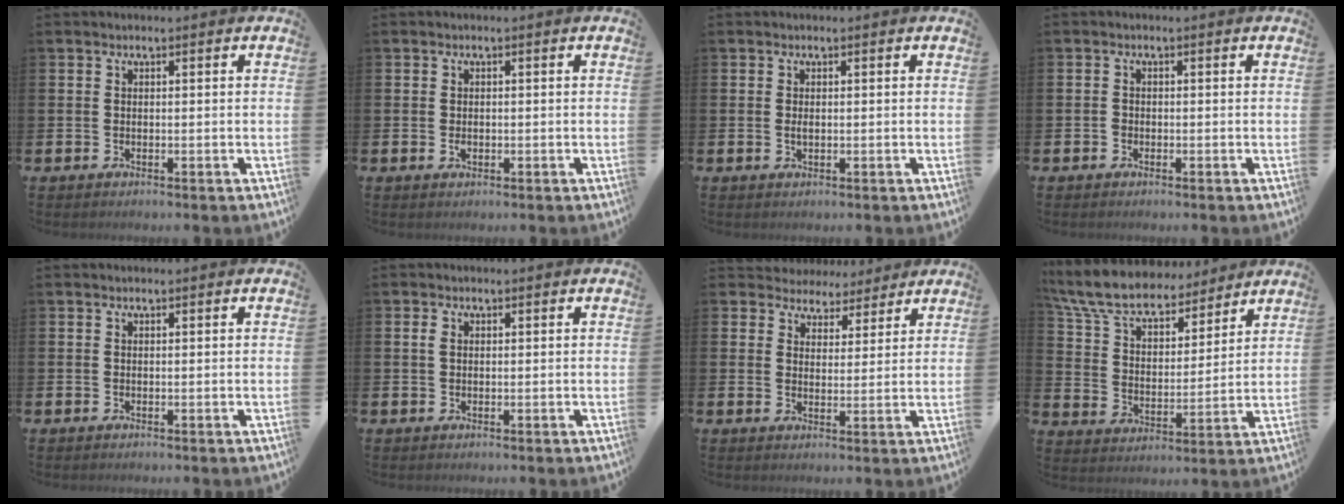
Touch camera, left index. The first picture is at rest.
{"total": 1.1, "force": [-0.1, 0.8, 0.7], "torque": [-0.009, 0.002, -0.005]}
{"total": 0.6, "force": [-0.5, 0.2, 0.4], "torque": [-0.002, 0.001, -0.011]}
{"total": 1.2, "force": [-1.0, 0.5, -0.2], "torque": [0.009, 0.001, -0.023]}
{"total": 0.0}
{"total": 1.3, "force": [0.5, 0.8, 0.9], "torque": [-0.010, 0.002, 0.007]}
{"total": 3.7, "force": [3.2, 1.6, -0.9], "torque": [0.002, -0.025, 0.054]}
{"total": 9.3, "force": [8.4, 2.8, 2.9], "torque": [-0.096, -0.050, 0.151]}